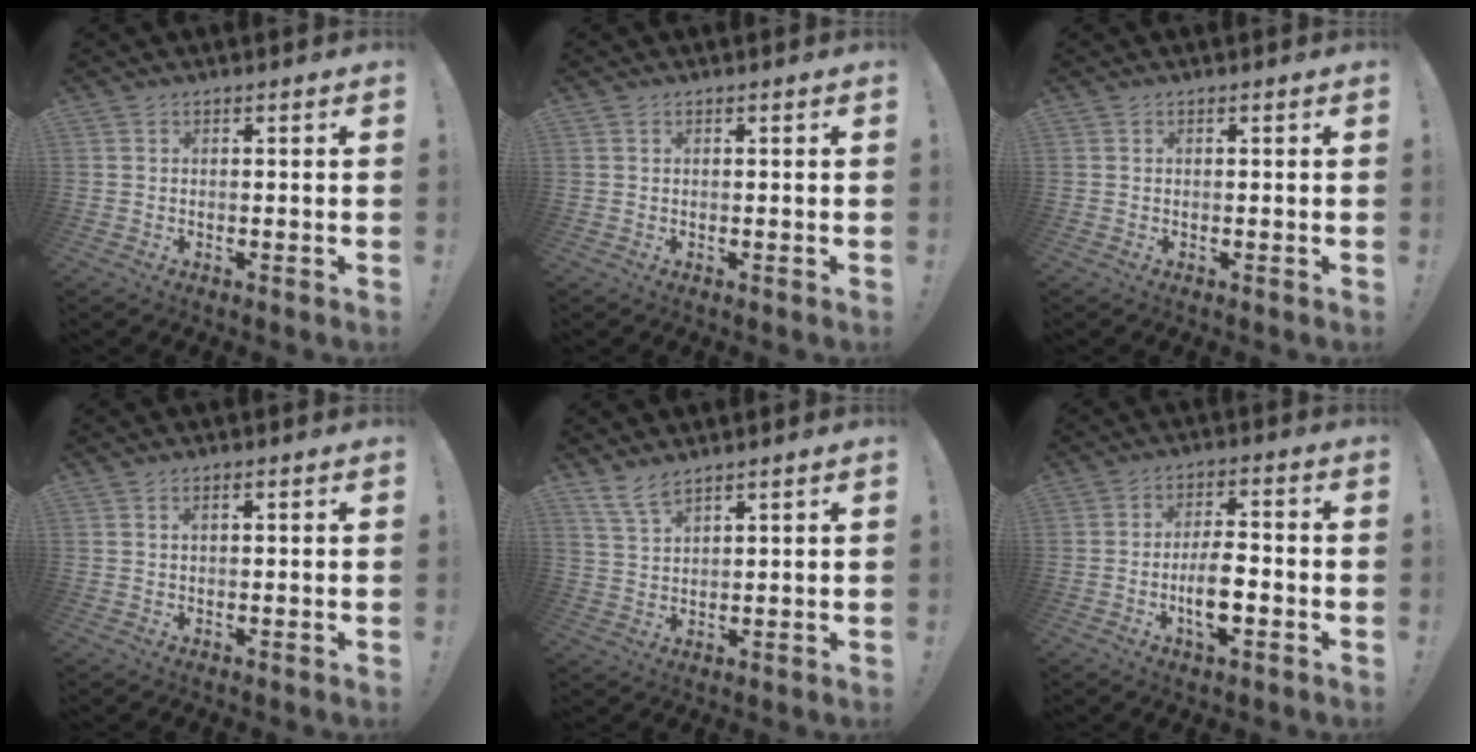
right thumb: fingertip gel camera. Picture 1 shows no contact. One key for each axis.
{"total": 0.0}
{"total": 0.0}
{"total": 1.2, "fx": 0.6, "fy": 0.4, "fz": 1.0, "tx": -0.019, "ty": -0.001, "tz": 0.010}
{"total": 5.9, "fx": 5.0, "fy": 1.7, "fz": 2.8, "tx": -0.061, "ty": -0.023, "tz": 0.095}
{"total": 9.3, "fx": -2.9, "fy": 3.4, "fz": 8.1, "tx": -0.147, "ty": 0.003, "tz": -0.055}